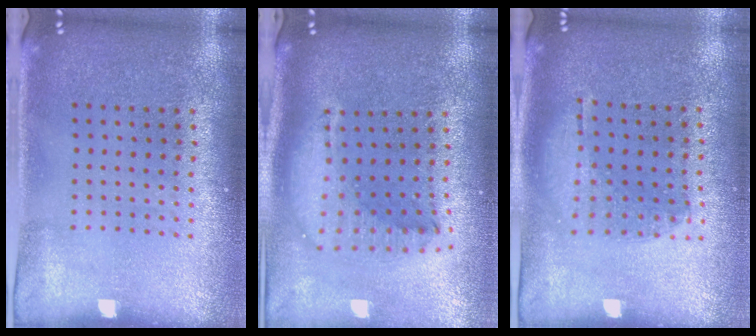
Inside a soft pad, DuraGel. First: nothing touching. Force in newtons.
{"total": 2.1, "press": 1.7, "slide": 1.3}
{"total": 1.0, "press": 0.9, "slide": 0.4}